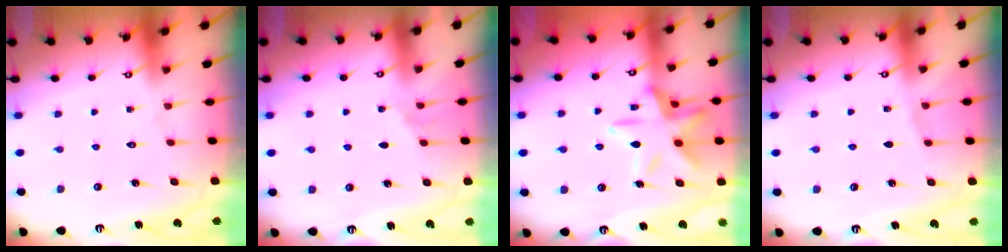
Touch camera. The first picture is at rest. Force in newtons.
{"total": 4.7, "press": 4.0, "slide": 2.5}
{"total": 15.5, "press": 15.5, "slide": 1.1}
{"total": 2.2, "press": 2.2, "slide": 0.4}